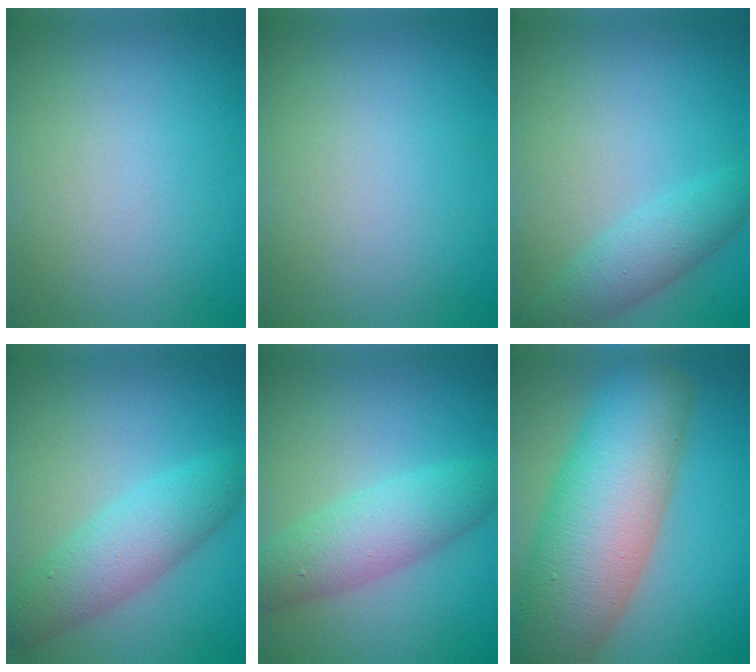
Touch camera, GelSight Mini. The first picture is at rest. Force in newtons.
{"total": 0.0}
{"total": 3.0, "press": 3.0, "slide": 0.2}
{"total": 4.8, "press": 4.8, "slide": 0.0}
{"total": 4.9, "press": 4.9, "slide": 0.1}
{"total": 13.2, "press": 13.2, "slide": 0.7}